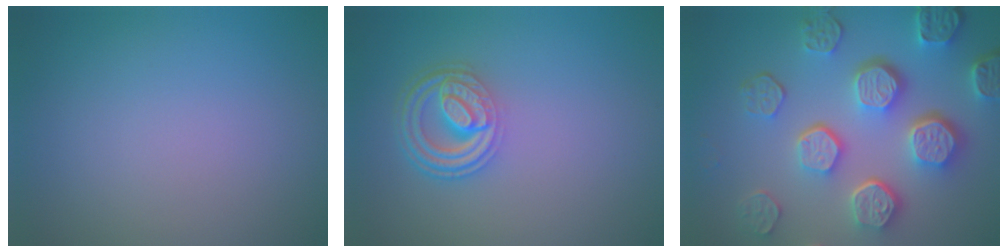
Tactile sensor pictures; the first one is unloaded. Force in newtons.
{"total": 4.6, "press": 3.4, "slide": 3.1}
{"total": 8.1, "press": 6.1, "slide": 5.3}